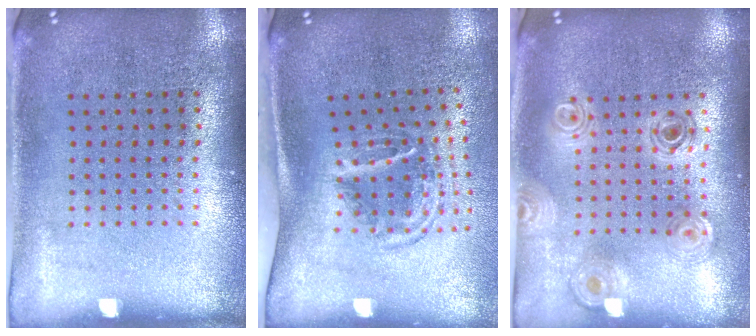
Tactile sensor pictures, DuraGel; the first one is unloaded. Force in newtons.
{"total": 1.8, "press": 1.1, "slide": 1.4}
{"total": 0.9, "press": 0.9, "slide": 0.2}